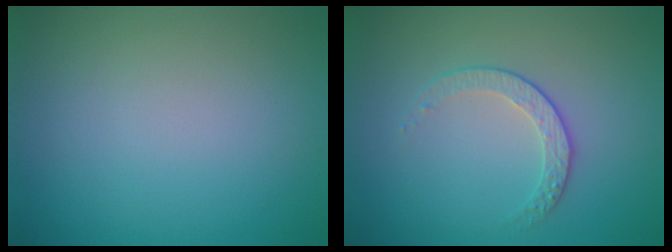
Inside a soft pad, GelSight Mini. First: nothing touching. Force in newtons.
{"total": 1.8, "press": 1.3, "slide": 1.3}